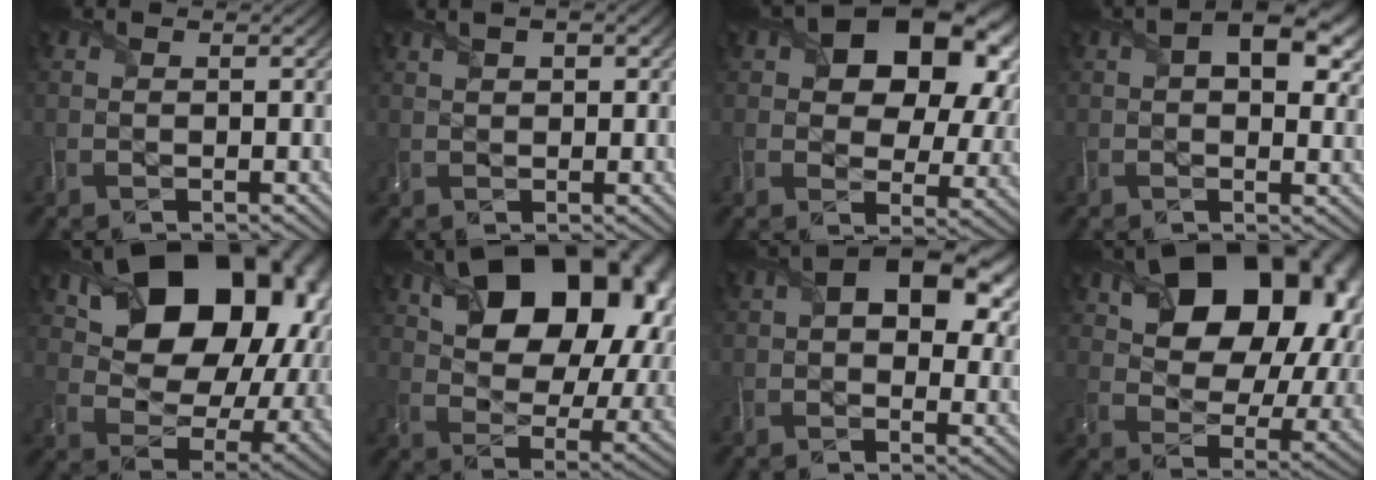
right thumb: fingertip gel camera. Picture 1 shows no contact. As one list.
[{"total": 3.5, "force": [2.0, 1.6, 2.4], "torque": [-0.045, 0.005, 0.026]}, {"total": 14.2, "force": [5.0, 9.1, 9.6], "torque": [-0.142, -0.002, 0.085]}, {"total": 9.1, "force": [3.5, 4.8, 6.9], "torque": [-0.101, 0.007, 0.050]}, {"total": 20.4, "force": [8.4, 13.7, 12.6], "torque": [-0.211, 0.002, 0.173]}, {"total": 20.6, "force": [9.2, 12.3, 13.7], "torque": [-0.209, 0.025, 0.159]}, {"total": 11.3, "force": [3.6, 6.5, 8.5], "torque": [-0.135, 0.003, 0.052]}, {"total": 18.7, "force": [8.0, 11.6, 12.3], "torque": [-0.186, 0.014, 0.134]}]